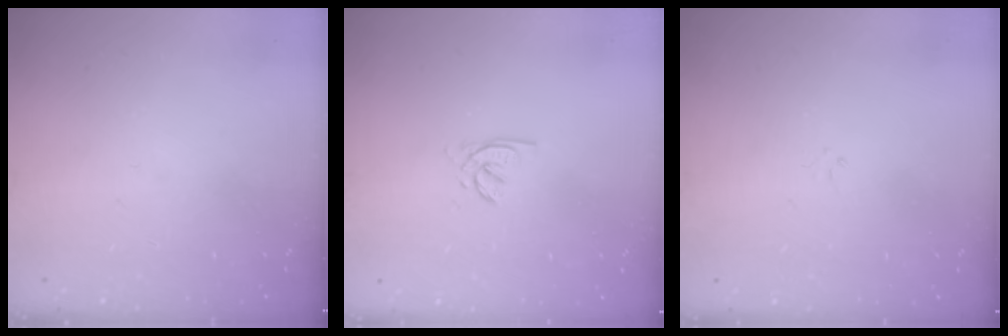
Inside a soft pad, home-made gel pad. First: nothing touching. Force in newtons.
{"total": 1.4, "press": 1.4, "slide": 0.2}
{"total": 0.0}